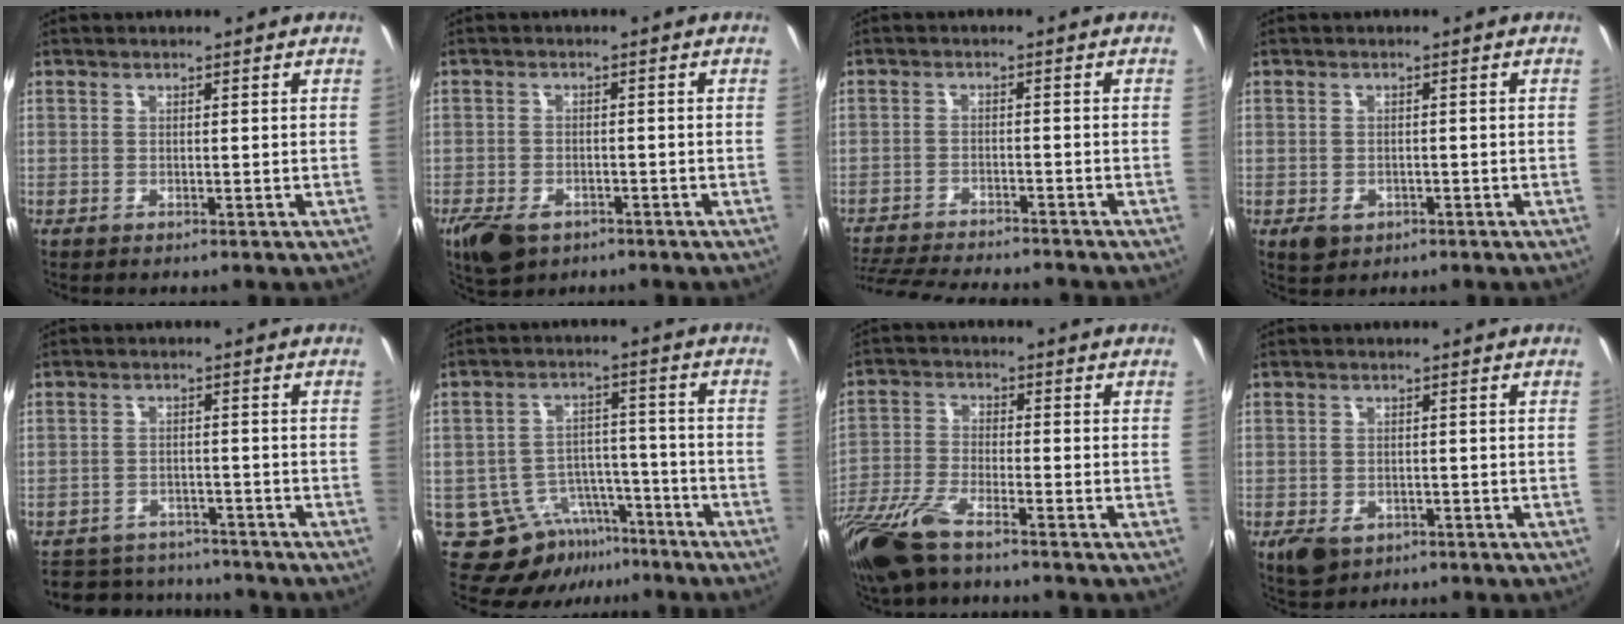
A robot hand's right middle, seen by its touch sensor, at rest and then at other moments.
{"total": 7.7, "force": [-4.7, 4.4, 4.1], "torque": [-0.107, -0.022, -0.083]}
{"total": 13.7, "force": [-12.4, 2.1, 5.5], "torque": [-0.128, -0.022, -0.196]}
{"total": 3.5, "force": [-1.5, 2.7, 1.8], "torque": [-0.035, -0.005, -0.018]}
{"total": 10.7, "force": [-9.7, 3.8, 2.4], "torque": [-0.064, 0.009, -0.140]}
{"total": 9.7, "force": [-6.9, 6.1, 2.8], "torque": [-0.054, 0.019, -0.091]}
{"total": 12.2, "force": [-8.9, 2.9, 7.8], "torque": [-0.177, -0.033, -0.179]}
{"total": 5.5, "force": [-2.8, 3.7, 3.0], "torque": [-0.069, -0.014, -0.044]}